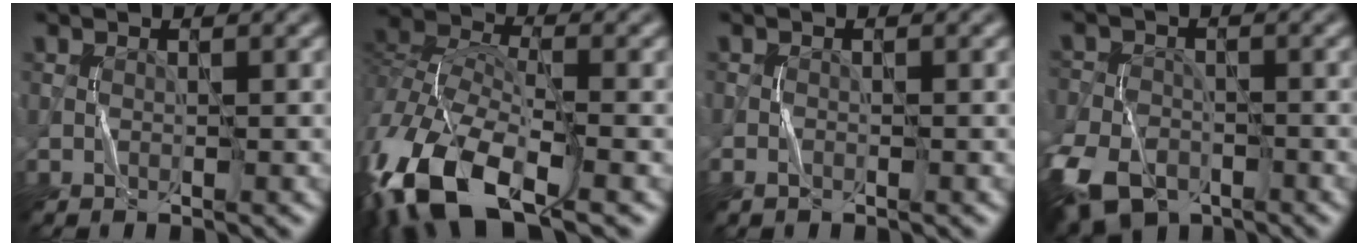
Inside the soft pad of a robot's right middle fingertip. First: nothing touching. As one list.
[{"total": 13.7, "force": [-7.3, 6.5, 9.6], "torque": [-0.208, -0.019, -0.144]}, {"total": 1.0, "force": [-0.6, 0.7, 0.4], "torque": [-0.006, 0.000, -0.013]}, {"total": 9.5, "force": [-5.4, 6.0, 4.9], "torque": [-0.119, -0.037, -0.108]}]